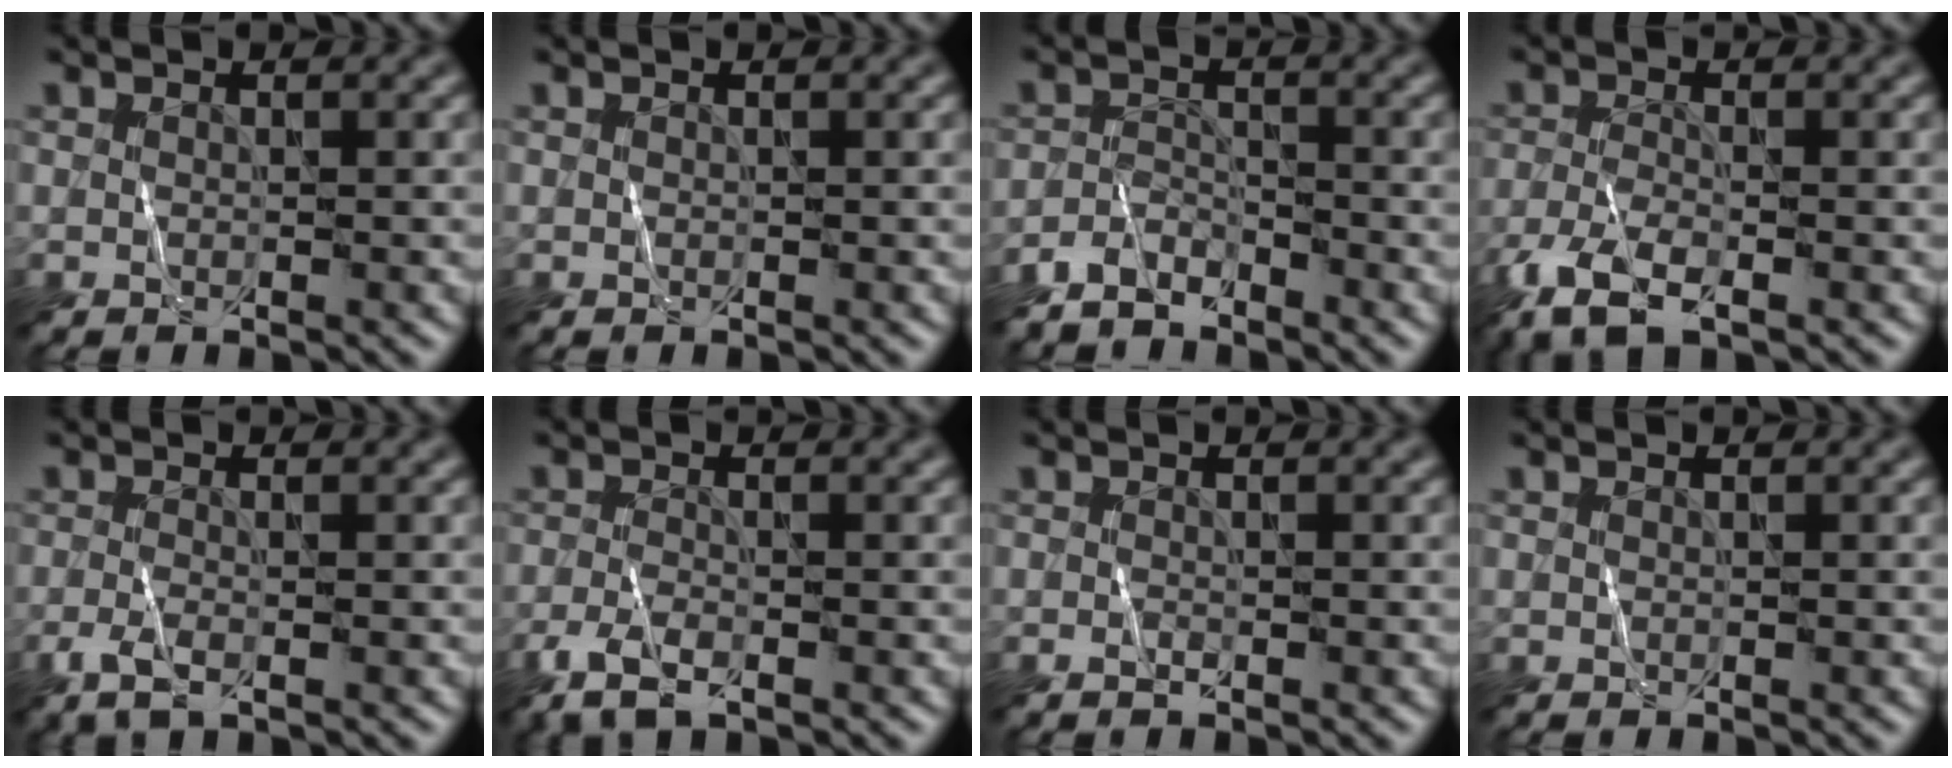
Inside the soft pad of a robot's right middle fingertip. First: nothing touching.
{"total": 0.0}
{"total": 2.7, "force": [-2.4, 0.9, 0.8], "torque": [-0.016, 0.002, -0.053]}
{"total": 4.9, "force": [-3.0, 1.8, 3.4], "torque": [-0.078, -0.014, -0.067]}
{"total": 2.3, "force": [-1.0, 0.8, 1.9], "torque": [-0.045, -0.006, -0.025]}
{"total": 3.3, "force": [-2.0, 1.2, 2.3], "torque": [-0.054, -0.008, -0.045]}
{"total": 0.6, "force": [-0.4, 0.2, 0.5], "torque": [-0.008, -0.002, -0.007]}
{"total": 0.0}